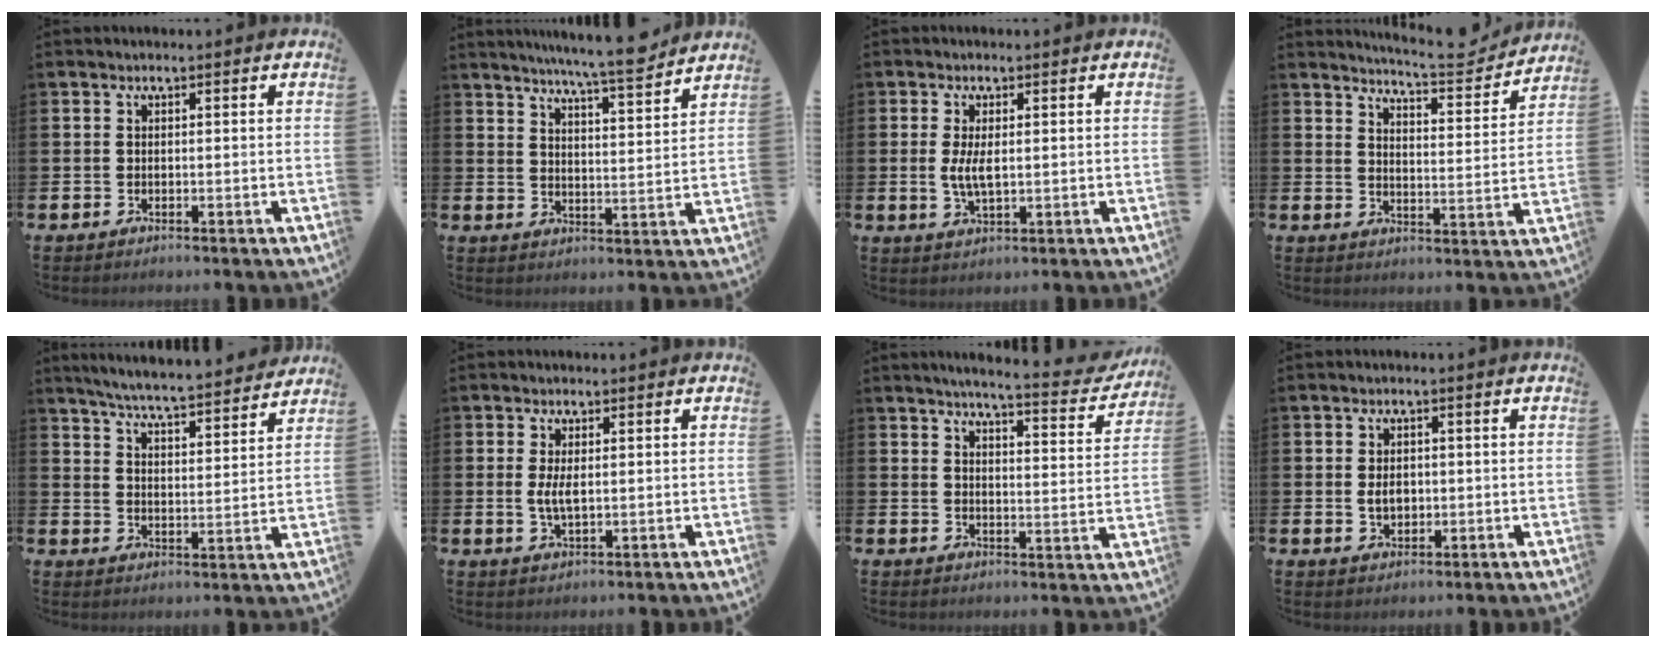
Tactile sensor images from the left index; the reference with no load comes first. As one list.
[{"total": 7.6, "force": [7.1, -0.3, 2.6], "torque": [-0.051, -0.047, 0.122]}, {"total": 3.5, "force": [0.5, 1.3, 3.2], "torque": [-0.059, 0.003, 0.006]}, {"total": 6.0, "force": [5.8, 0.3, 1.2], "torque": [-0.024, -0.049, 0.095]}, {"total": 6.5, "force": [6.3, 0.0, 1.5], "torque": [-0.044, -0.050, 0.107]}, {"total": 3.0, "force": [0.4, 1.1, 2.8], "torque": [-0.052, 0.003, 0.005]}, {"total": 5.5, "force": [5.2, 0.2, 1.9], "torque": [-0.033, -0.042, 0.080]}, {"total": 2.7, "force": [0.1, 1.9, 1.9], "torque": [-0.018, 0.001, -0.004]}]